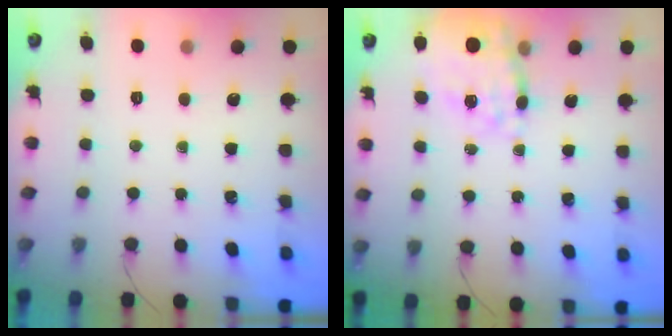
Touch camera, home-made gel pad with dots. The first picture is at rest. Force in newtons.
{"total": 18.3, "press": 17.9, "slide": 3.6}